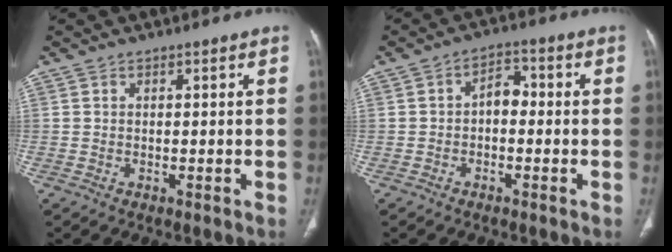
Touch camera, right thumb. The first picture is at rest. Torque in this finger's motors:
{"motor_torque": [0.82, 0.74, 0.59, -0.10, 0.01]}